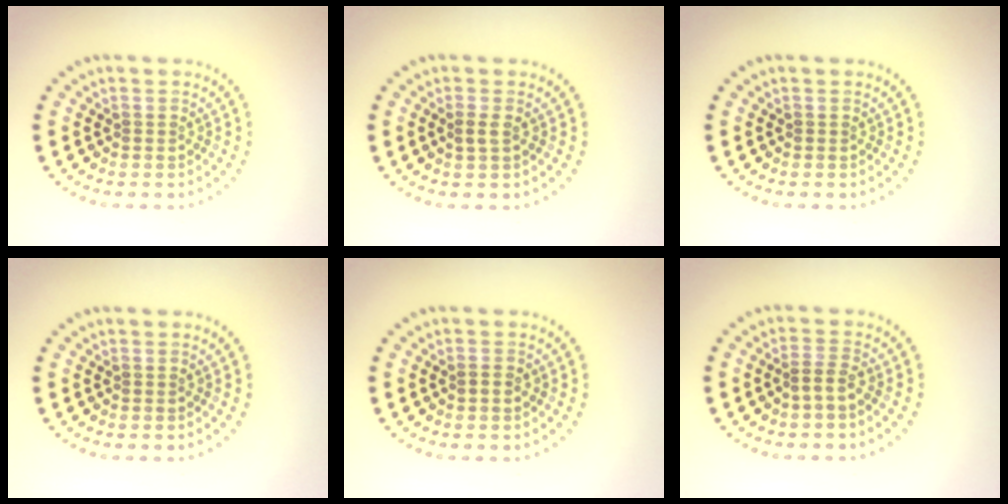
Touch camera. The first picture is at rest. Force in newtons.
{"total": 0.9, "press": 0.9, "slide": 0.2}
{"total": 0.0}
{"total": 0.0}
{"total": 0.8, "press": 0.8, "slide": 0.1}
{"total": 1.7, "press": 1.2, "slide": 1.2}